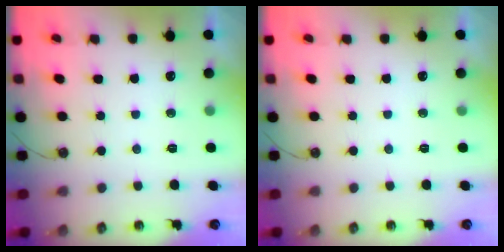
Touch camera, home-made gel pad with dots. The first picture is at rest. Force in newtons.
{"total": 0.0}